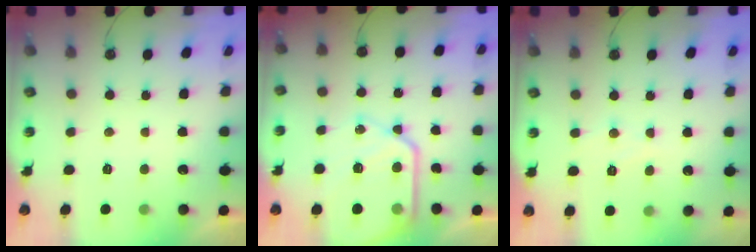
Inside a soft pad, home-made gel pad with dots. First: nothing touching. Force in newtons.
{"total": 15.7, "press": 15.7, "slide": 1.3}
{"total": 6.1, "press": 6.0, "slide": 0.4}